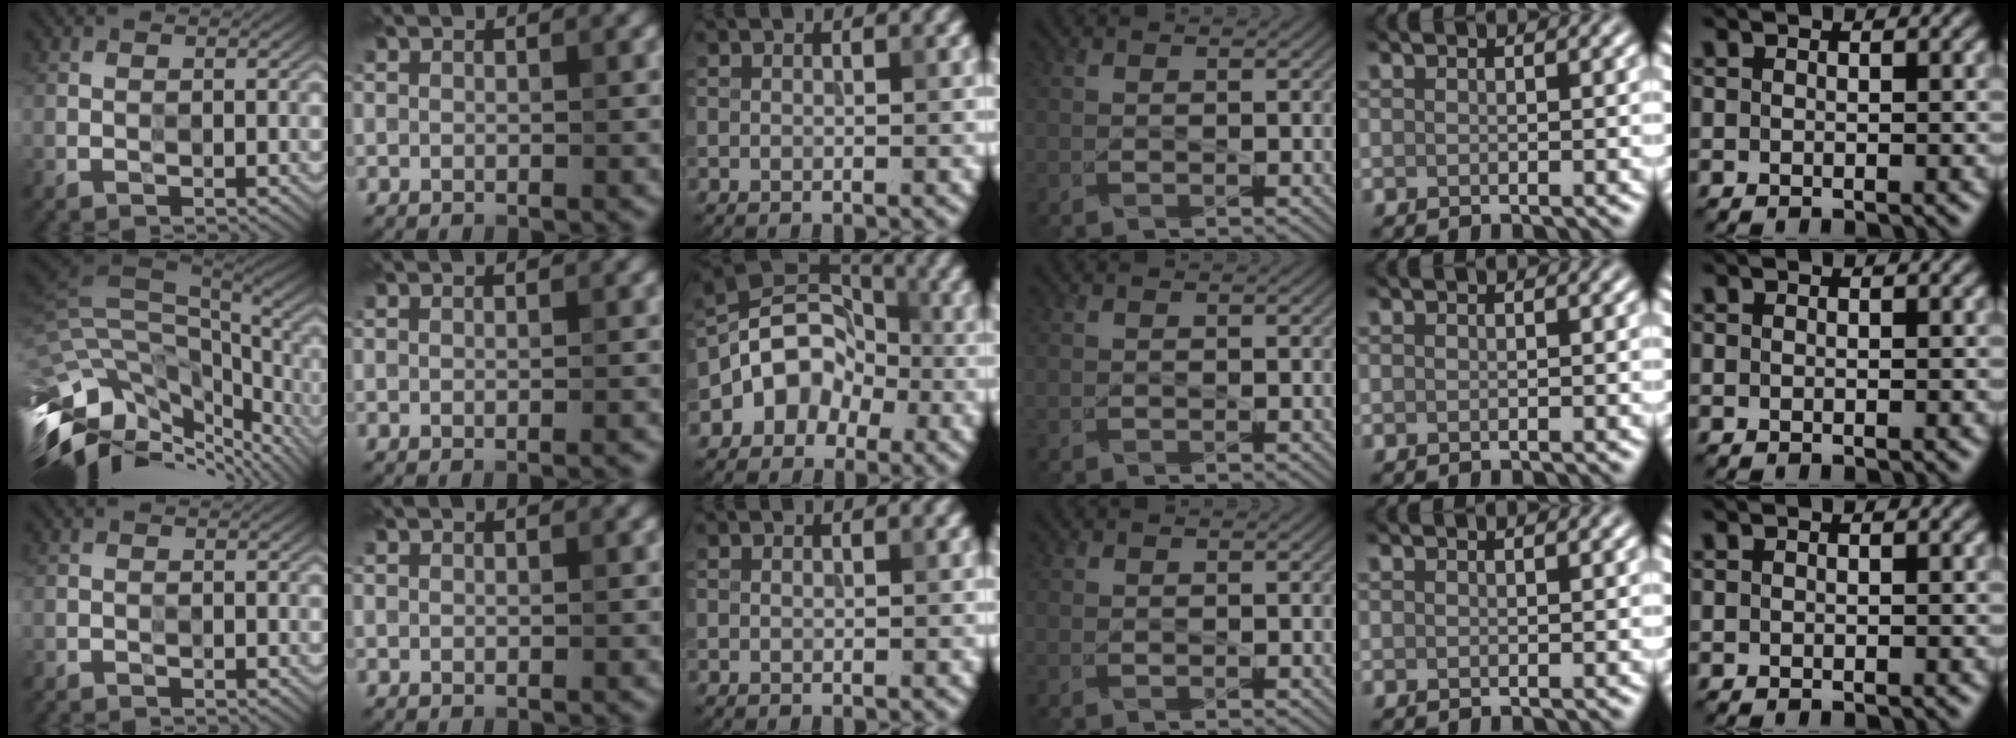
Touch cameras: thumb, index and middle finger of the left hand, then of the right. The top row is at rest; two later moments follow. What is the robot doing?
{"motion": "wipe", "object": "glasses"}